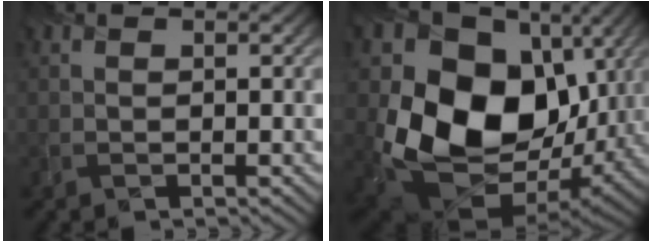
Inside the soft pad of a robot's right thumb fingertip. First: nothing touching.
{"total": 18.6, "force": [2.4, 14.3, 11.7], "torque": [-0.259, -0.038, 0.073]}